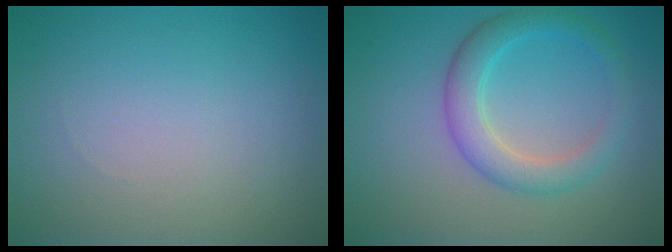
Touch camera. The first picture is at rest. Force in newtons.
{"total": 3.7, "press": 3.7, "slide": 0.3}